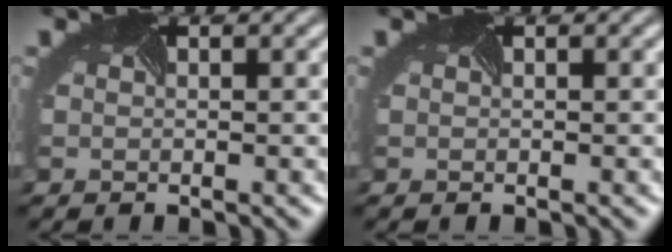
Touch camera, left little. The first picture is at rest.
{"total": 0.0}